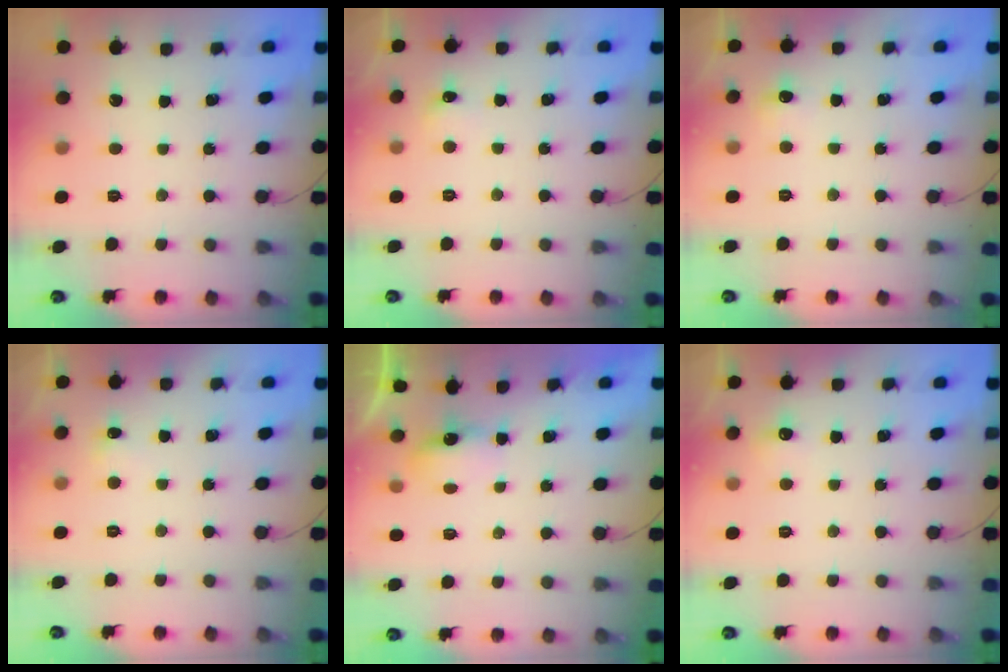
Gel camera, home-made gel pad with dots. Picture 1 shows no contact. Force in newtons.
{"total": 4.6, "press": 4.4, "slide": 1.4}
{"total": 4.6, "press": 4.4, "slide": 1.2}
{"total": 3.9, "press": 3.7, "slide": 1.3}
{"total": 4.7, "press": 4.5, "slide": 1.3}
{"total": 4.3, "press": 4.1, "slide": 1.2}